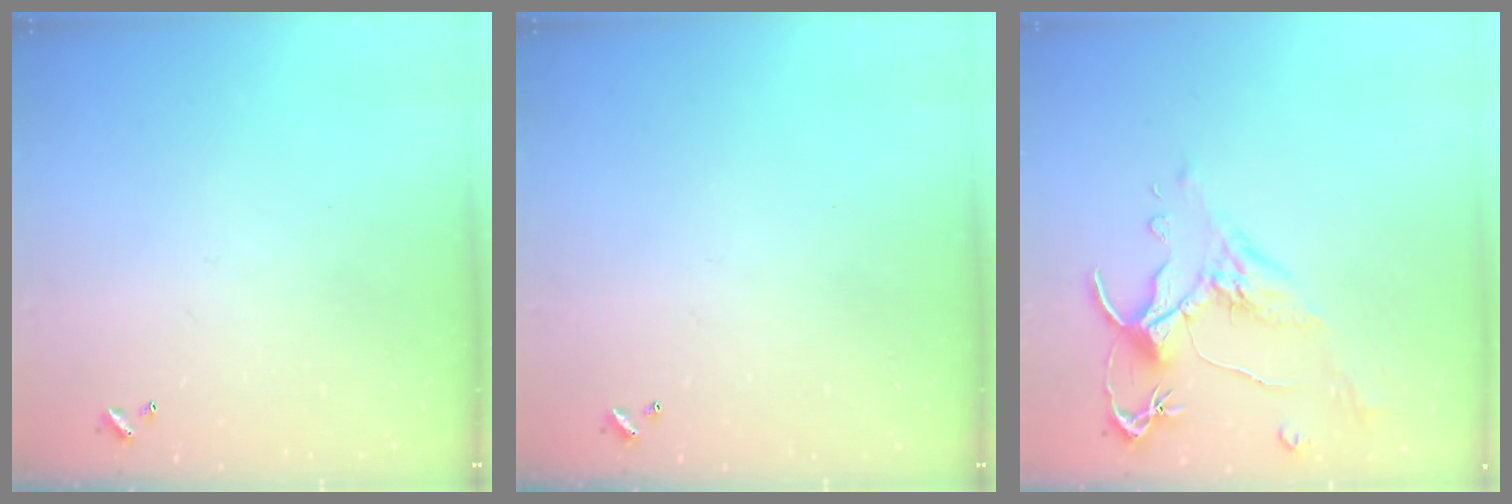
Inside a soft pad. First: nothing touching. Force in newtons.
{"total": 0.0}
{"total": 1.6, "press": 1.2, "slide": 1.1}